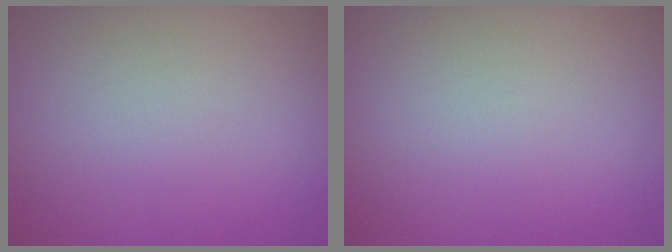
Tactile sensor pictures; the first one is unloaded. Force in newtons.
{"total": 0.0}